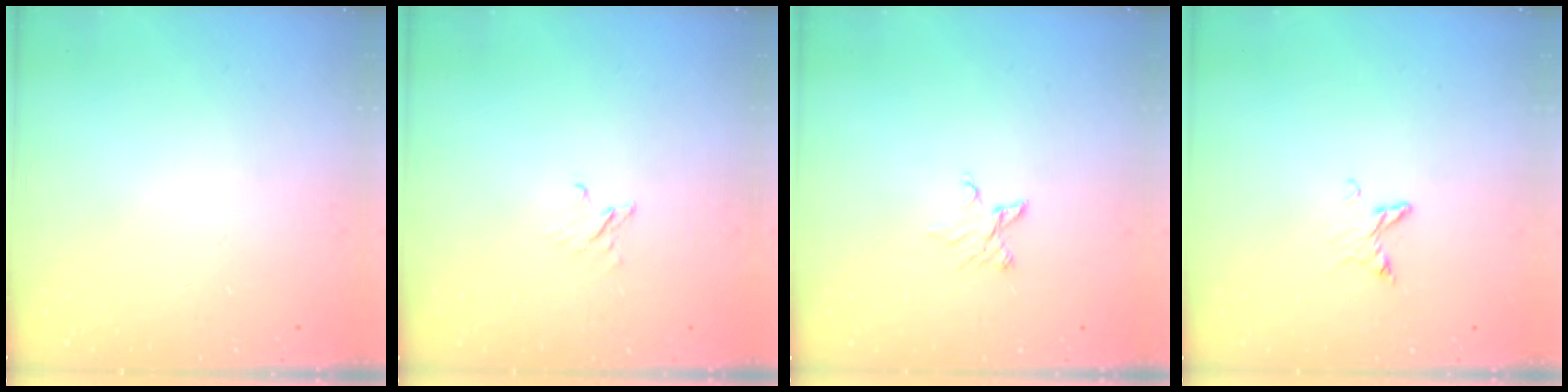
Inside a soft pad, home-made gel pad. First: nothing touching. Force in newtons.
{"total": 2.3, "press": 2.3, "slide": 0.3}
{"total": 2.9, "press": 2.9, "slide": 0.2}
{"total": 3.2, "press": 3.2, "slide": 0.4}